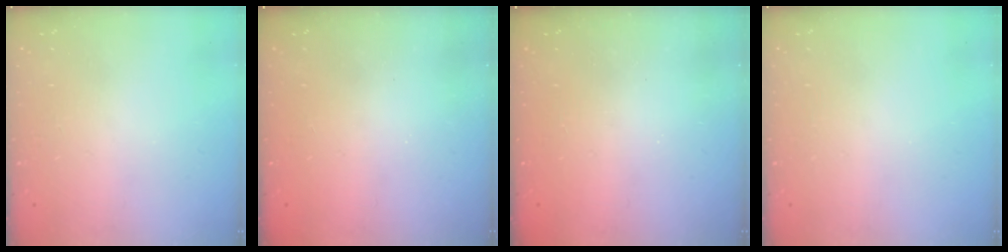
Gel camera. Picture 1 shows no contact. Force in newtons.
{"total": 2.3, "press": 2.2, "slide": 0.8}
{"total": 2.4, "press": 2.3, "slide": 0.7}
{"total": 0.0}